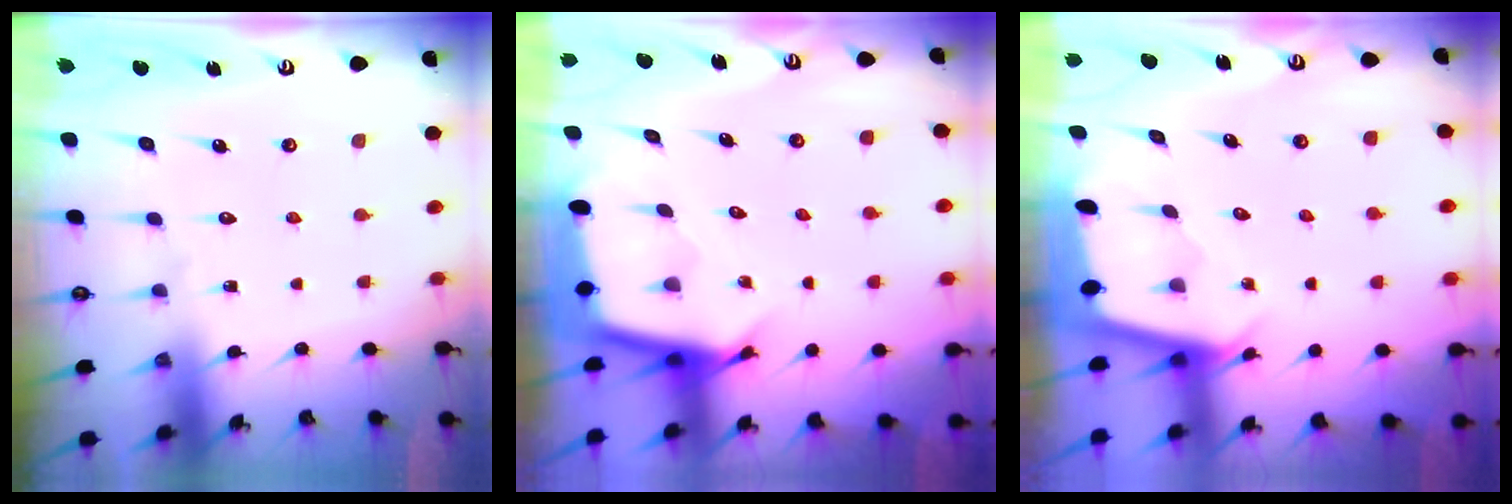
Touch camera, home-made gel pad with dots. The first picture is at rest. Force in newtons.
{"total": 3.2, "press": 3.2, "slide": 0.1}
{"total": 2.0, "press": 2.0, "slide": 0.2}